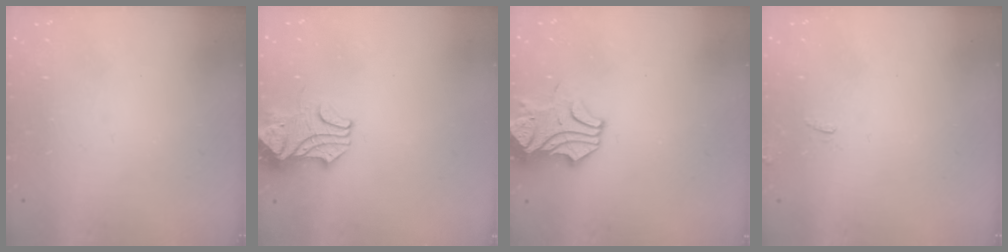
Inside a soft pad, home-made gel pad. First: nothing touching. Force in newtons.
{"total": 2.4, "press": 2.2, "slide": 1.0}
{"total": 1.4, "press": 0.5, "slide": 1.3}
{"total": 1.5, "press": 1.4, "slide": 0.5}